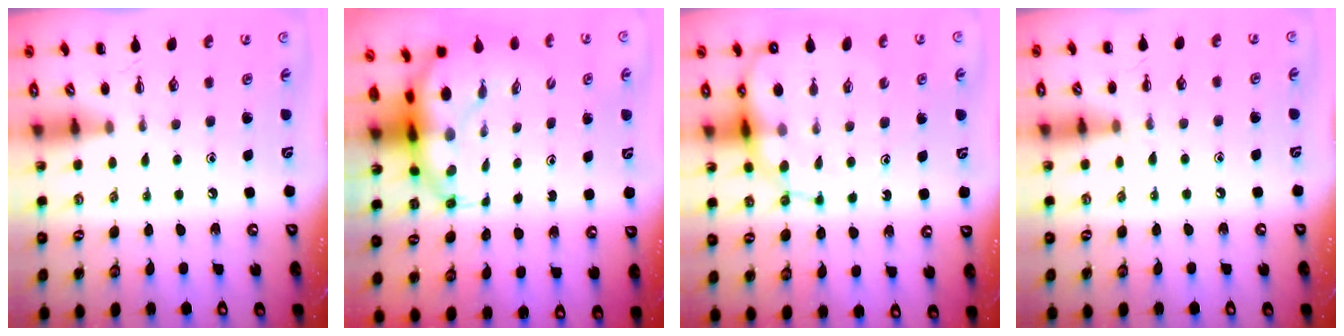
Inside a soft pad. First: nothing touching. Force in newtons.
{"total": 7.5, "press": 7.2, "slide": 2.1}
{"total": 11.9, "press": 11.5, "slide": 3.3}
{"total": 5.4, "press": 5.1, "slide": 1.6}